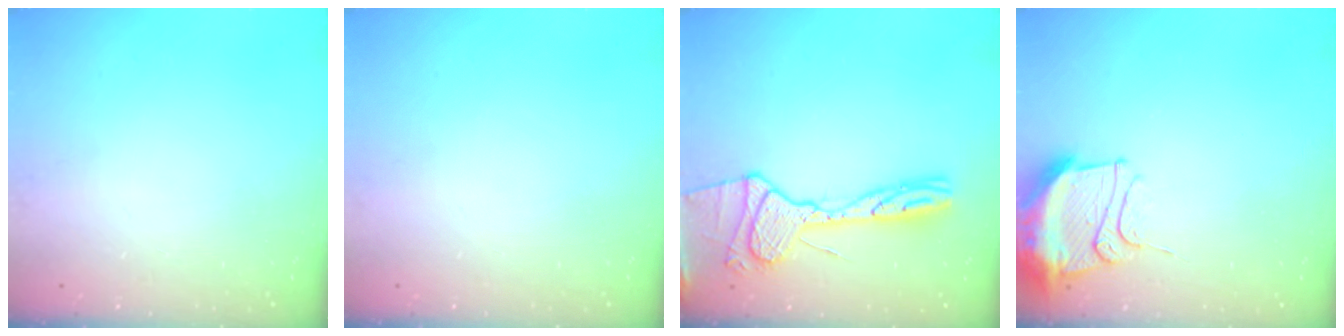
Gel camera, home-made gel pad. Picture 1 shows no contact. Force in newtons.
{"total": 0.0}
{"total": 16.1, "press": 16.0, "slide": 1.4}
{"total": 12.3, "press": 11.9, "slide": 2.9}